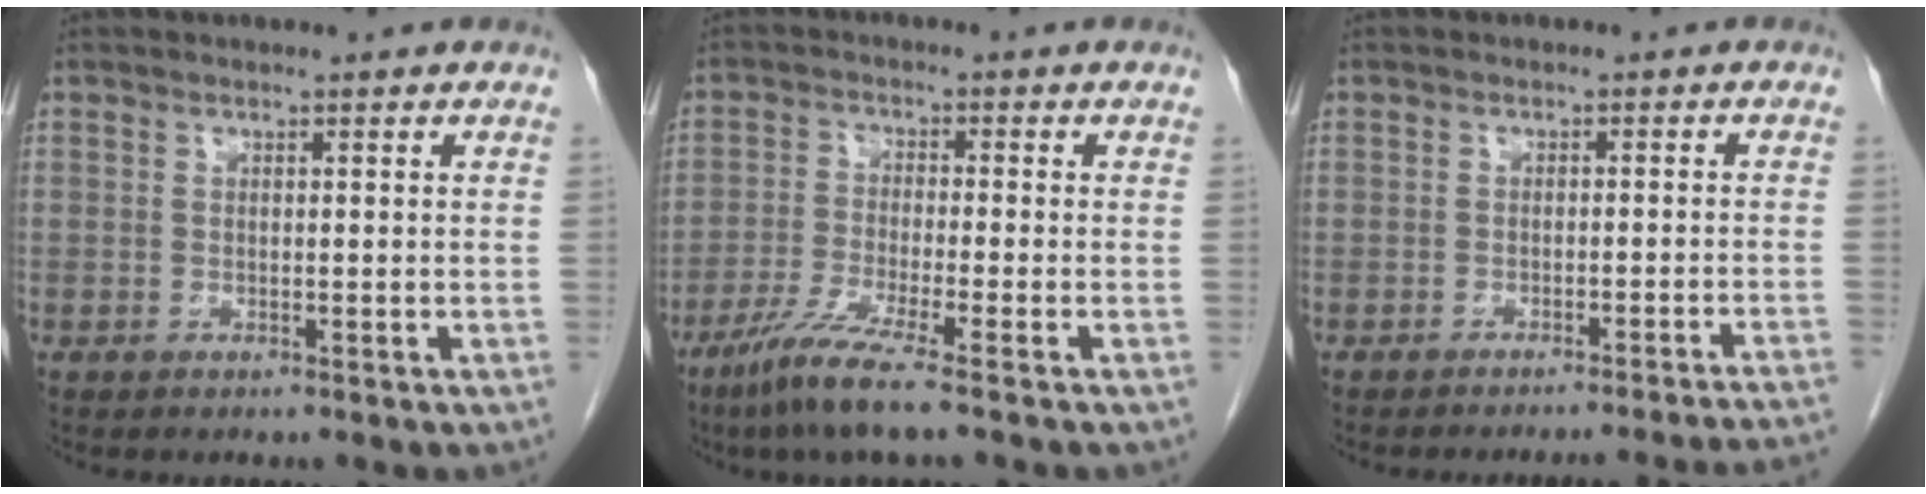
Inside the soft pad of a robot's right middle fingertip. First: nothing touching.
{"total": 7.4, "force": [-5.1, -0.7, 5.3], "torque": [-0.106, -0.025, -0.100]}
{"total": 13.5, "force": [-12.9, -2.5, 2.9], "torque": [-0.008, -0.019, -0.146]}